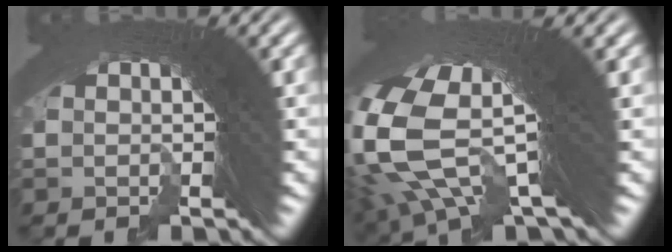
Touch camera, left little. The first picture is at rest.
{"total": 11.8, "force": [3.1, 5.9, 9.7], "torque": [-0.212, -0.002, 0.051]}